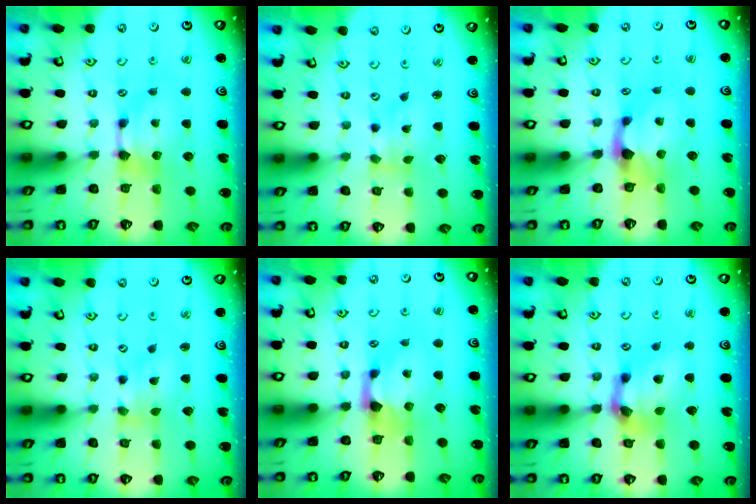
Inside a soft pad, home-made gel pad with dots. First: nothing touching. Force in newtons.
{"total": 2.0, "press": 1.7, "slide": 1.1}
{"total": 2.0, "press": 1.8, "slide": 1.0}
{"total": 1.3, "press": 0.6, "slide": 1.2}
{"total": 1.6, "press": 0.9, "slide": 1.3}
{"total": 5.9, "press": 5.5, "slide": 2.1}